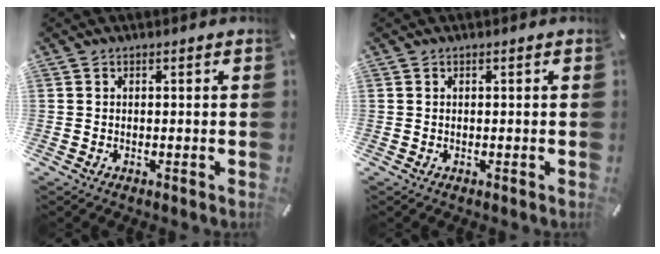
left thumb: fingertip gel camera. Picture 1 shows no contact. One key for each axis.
{"total": 0.0}